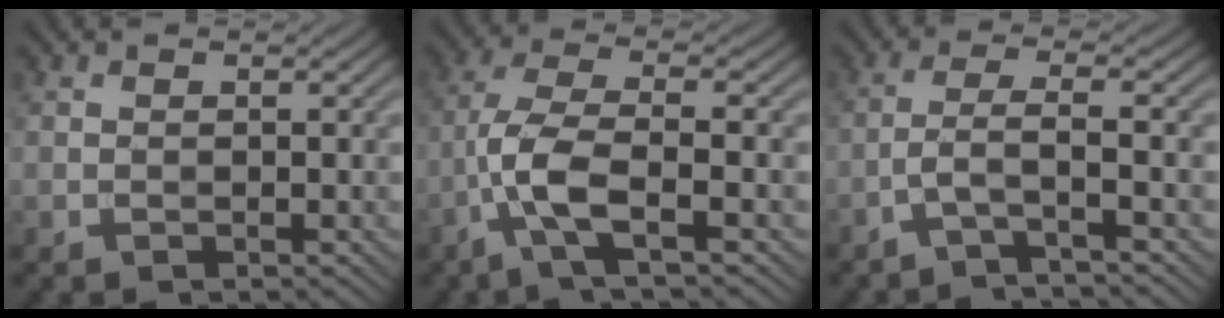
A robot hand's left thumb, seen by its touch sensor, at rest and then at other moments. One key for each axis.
{"total": 7.4, "fx": -2.9, "fy": 1.9, "fz": 6.5, "tx": -0.141, "ty": 0.009, "tz": -0.075}
{"total": 3.6, "fx": -1.9, "fy": 0.4, "fz": 3.0, "tx": -0.052, "ty": 0.013, "tz": -0.062}